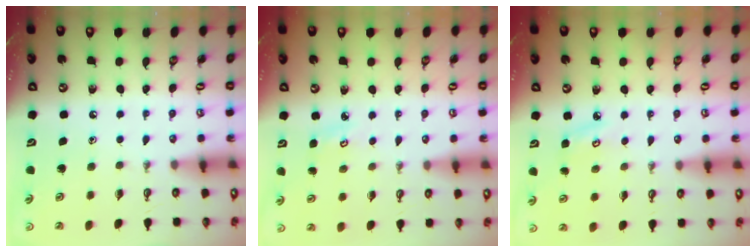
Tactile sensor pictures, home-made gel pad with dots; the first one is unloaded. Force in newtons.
{"total": 3.2, "press": 3.2, "slide": 0.4}
{"total": 4.2, "press": 4.1, "slide": 0.4}